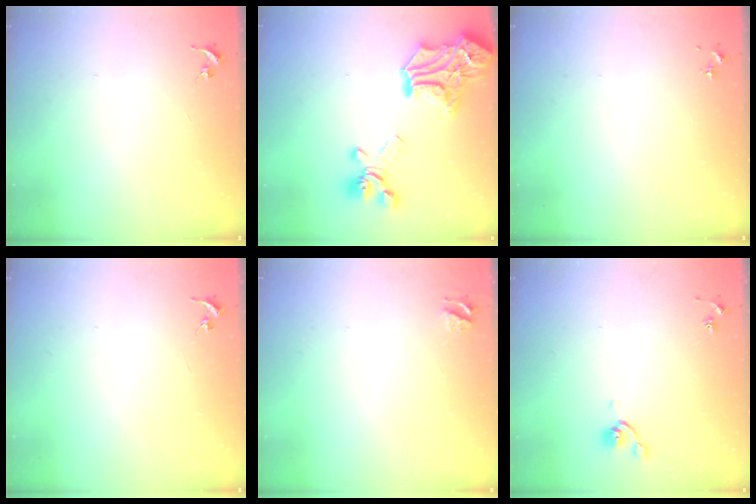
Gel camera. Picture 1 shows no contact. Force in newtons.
{"total": 24.6, "press": 24.6, "slide": 0.7}
{"total": 0.0}
{"total": 0.0}
{"total": 4.0, "press": 3.9, "slide": 0.4}
{"total": 4.8, "press": 4.7, "slide": 1.1}